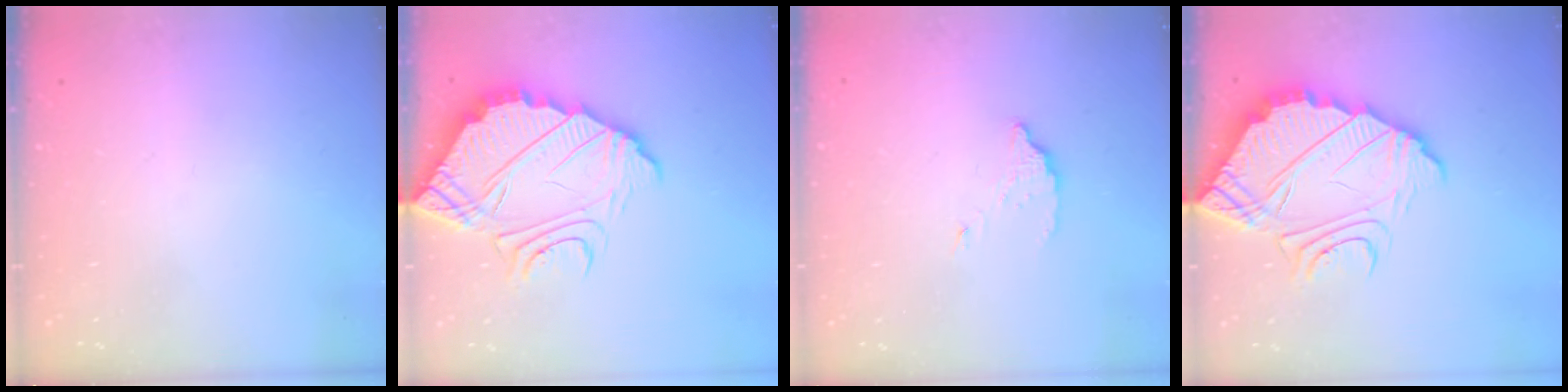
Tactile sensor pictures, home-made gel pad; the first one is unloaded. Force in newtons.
{"total": 10.2, "press": 10.1, "slide": 0.7}
{"total": 2.9, "press": 2.9, "slide": 0.2}
{"total": 10.2, "press": 10.1, "slide": 0.7}